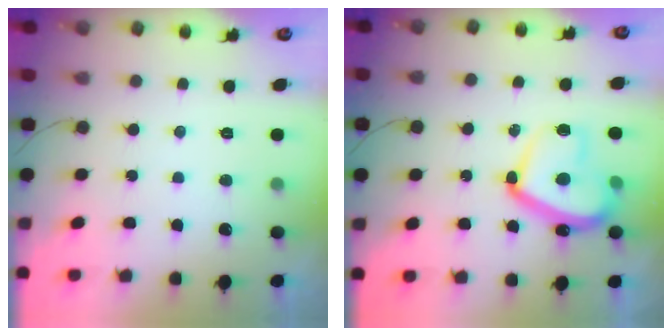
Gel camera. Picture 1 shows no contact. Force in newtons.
{"total": 16.9, "press": 16.8, "slide": 1.5}